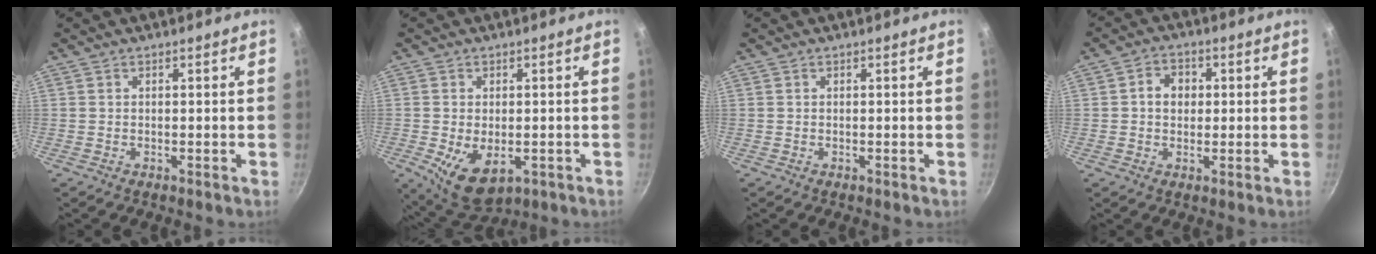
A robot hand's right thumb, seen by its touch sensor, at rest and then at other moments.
{"total": 9.2, "force": [-2.2, 5.4, 7.1], "torque": [-0.109, -0.012, -0.022]}
{"total": 0.0}
{"total": 4.9, "force": [0.5, 4.1, 2.7], "torque": [-0.020, 0.007, 0.001]}